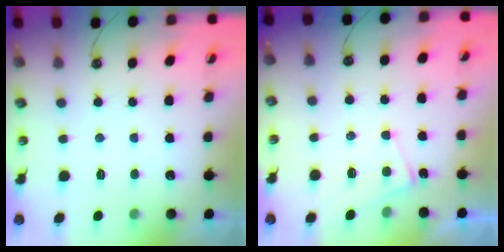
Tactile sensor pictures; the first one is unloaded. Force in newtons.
{"total": 2.1, "press": 2.0, "slide": 0.3}